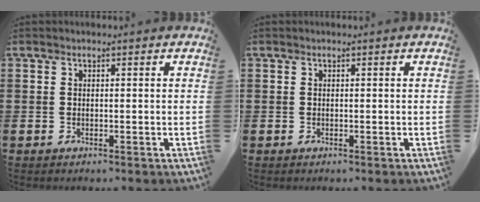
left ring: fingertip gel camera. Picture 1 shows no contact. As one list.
[{"total": 0.0}]